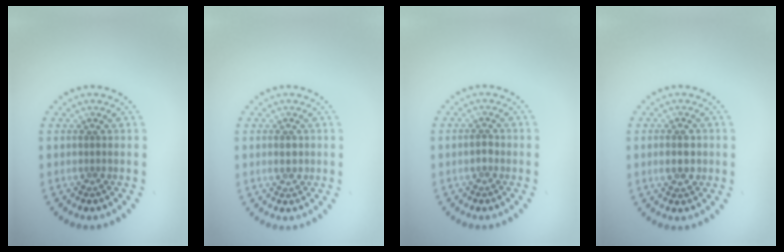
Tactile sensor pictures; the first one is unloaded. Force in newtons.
{"total": 1.2, "press": 1.2, "slide": 0.1}
{"total": 1.0, "press": 1.0, "slide": 0.2}
{"total": 2.9, "press": 2.9, "slide": 0.1}